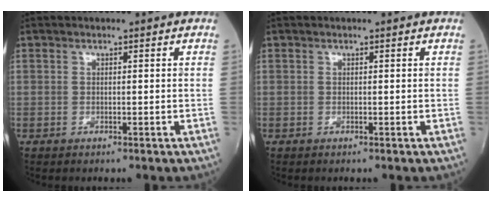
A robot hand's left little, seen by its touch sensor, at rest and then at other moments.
{"total": 0.0}